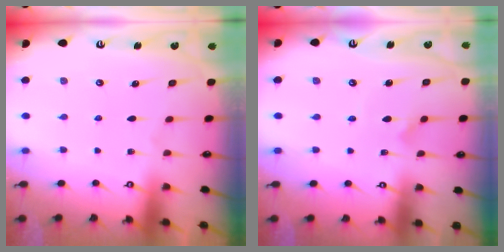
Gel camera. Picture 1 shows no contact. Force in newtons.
{"total": 4.2, "press": 4.2, "slide": 0.4}